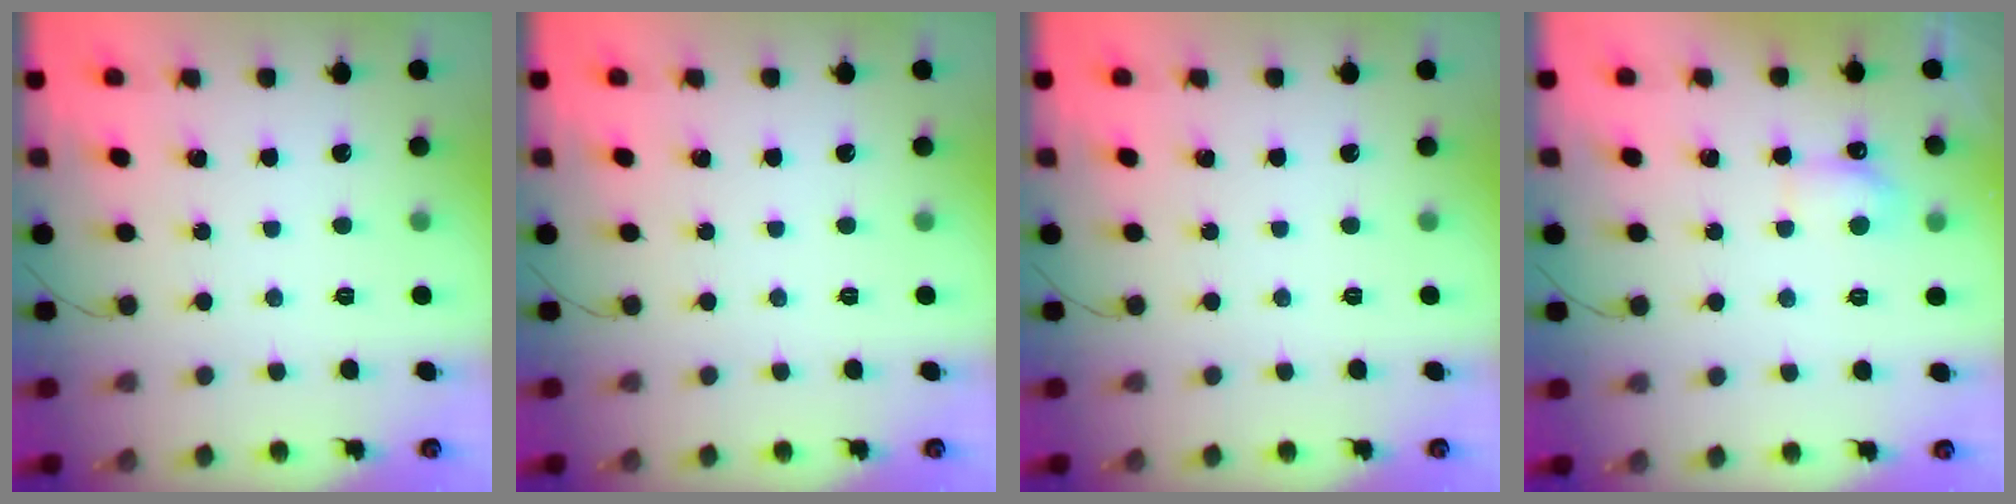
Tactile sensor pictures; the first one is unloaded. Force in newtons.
{"total": 0.0}
{"total": 0.0}
{"total": 5.0, "press": 4.9, "slide": 1.2}